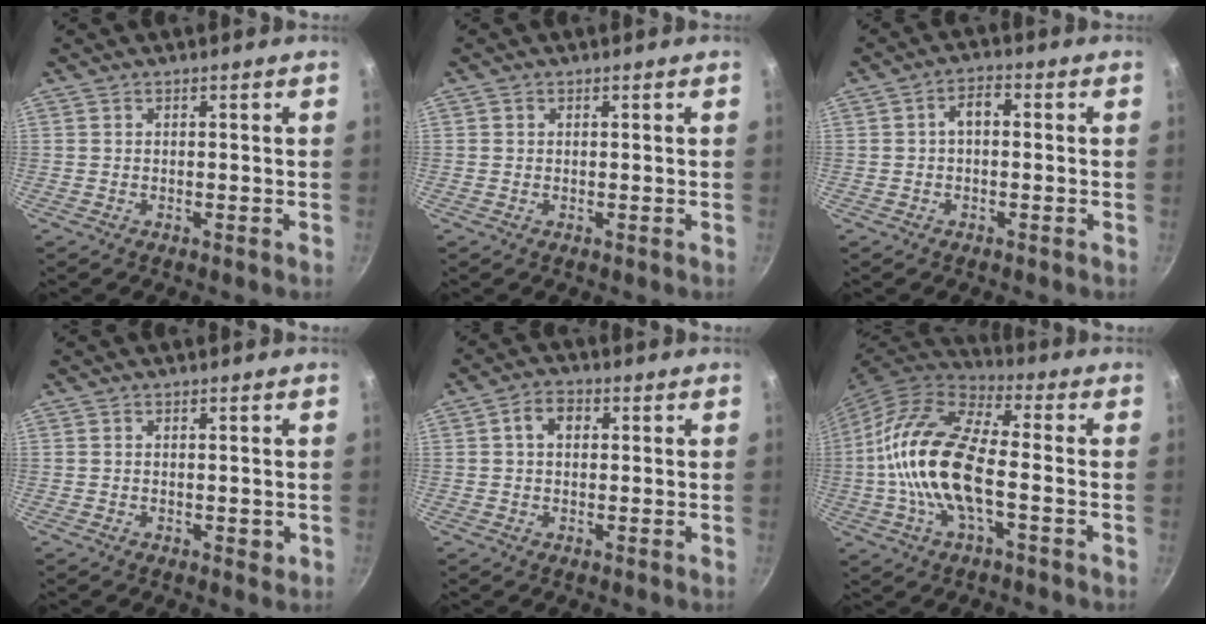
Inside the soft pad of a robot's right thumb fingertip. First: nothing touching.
{"total": 0.6, "force": [0.1, 0.5, 0.1], "torque": [0.001, 0.001, 0.000]}
{"total": 3.6, "force": [0.0, 2.1, 2.8], "torque": [-0.042, 0.014, -0.005]}
{"total": 1.3, "force": [0.0, 0.7, 1.1], "torque": [-0.013, -0.001, -0.001]}
{"total": 4.5, "force": [0.9, 3.3, 2.9], "torque": [-0.033, 0.008, 0.008]}
{"total": 18.6, "force": [-2.2, 8.1, 16.6], "torque": [-0.315, 0.033, -0.057]}